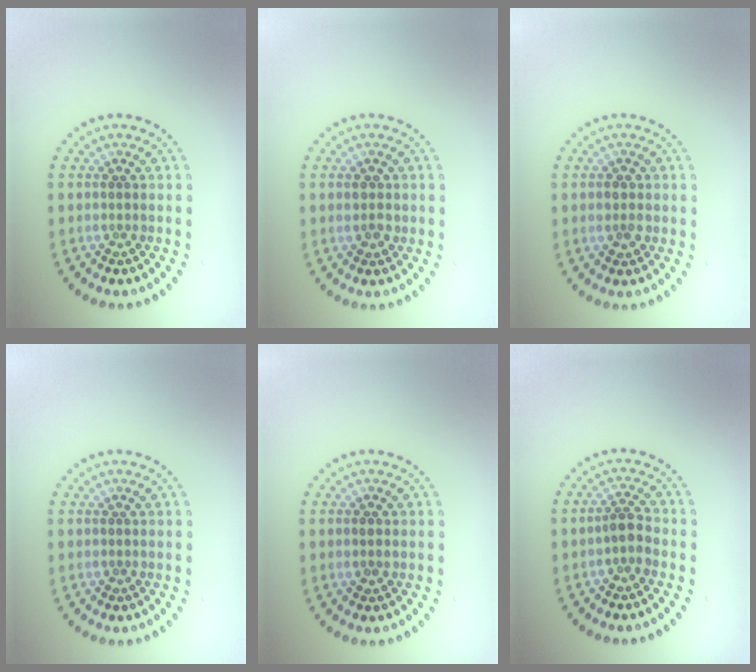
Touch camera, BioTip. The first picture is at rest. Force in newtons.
{"total": 1.5, "press": 1.5, "slide": 0.1}
{"total": 1.4, "press": 1.4, "slide": 0.2}
{"total": 0.0}
{"total": 0.9, "press": 0.9, "slide": 0.0}
{"total": 1.8, "press": 1.5, "slide": 1.0}